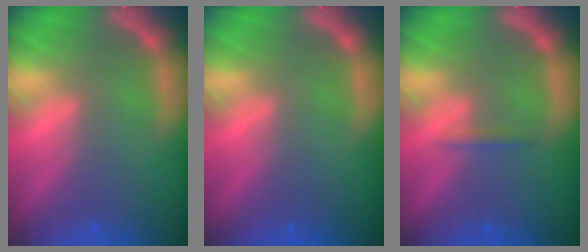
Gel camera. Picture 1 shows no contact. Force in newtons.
{"total": 0.0}
{"total": 0.9}